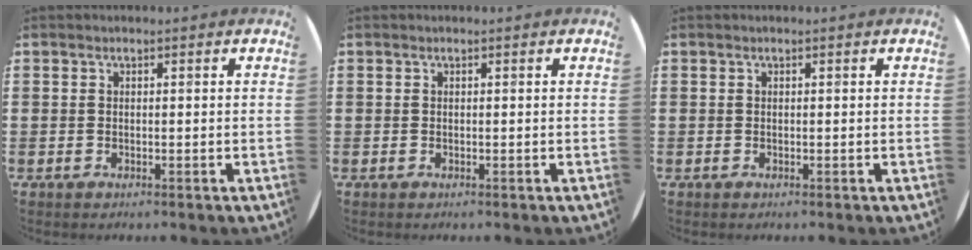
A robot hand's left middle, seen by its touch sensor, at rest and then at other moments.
{"total": 0.0}
{"total": 0.0}